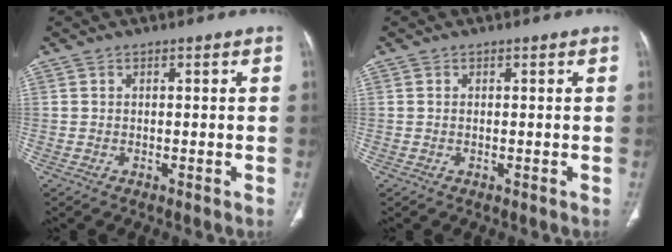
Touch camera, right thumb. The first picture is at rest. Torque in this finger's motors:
{"motor_torque": [1.01, 0.83, 0.00, -0.46, 0.04]}